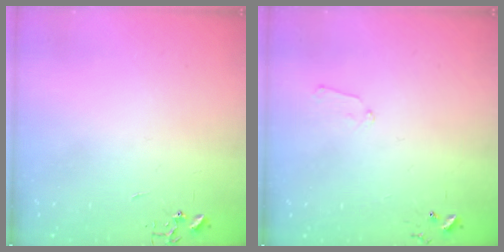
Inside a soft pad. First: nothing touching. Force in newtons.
{"total": 6.0, "press": 6.0, "slide": 0.6}